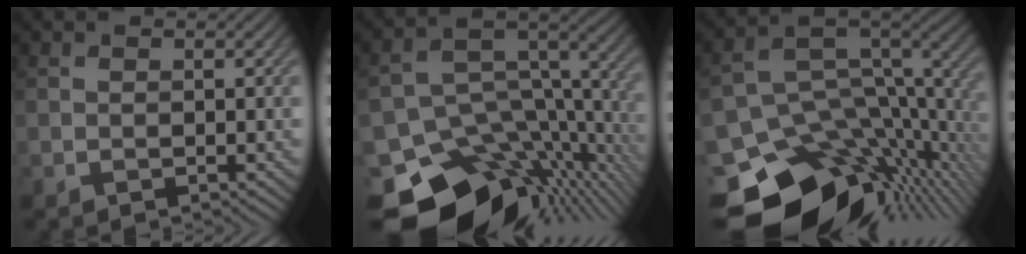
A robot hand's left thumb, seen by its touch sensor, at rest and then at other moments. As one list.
[{"total": 14.8, "force": [-8.6, 8.7, 8.4], "torque": [-0.166, -0.039, -0.120]}, {"total": 15.4, "force": [-7.7, 9.0, 9.8], "torque": [-0.187, -0.041, -0.110]}]